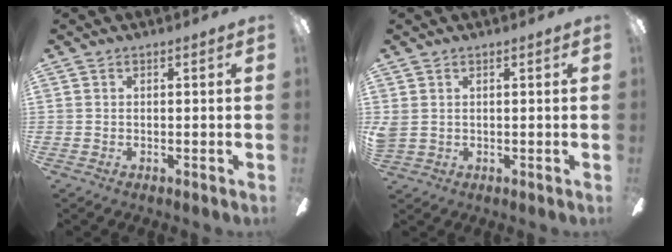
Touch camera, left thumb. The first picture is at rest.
{"total": 2.3, "force": [1.1, 1.8, 0.9], "torque": [-0.021, 0.004, 0.020]}